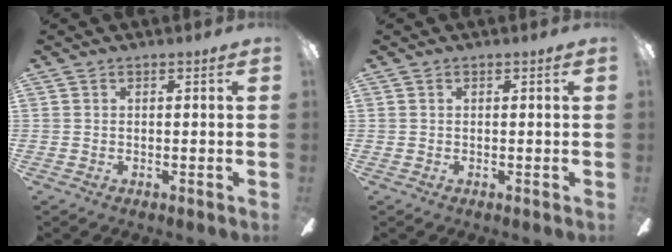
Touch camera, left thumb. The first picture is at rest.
{"total": 0.0}